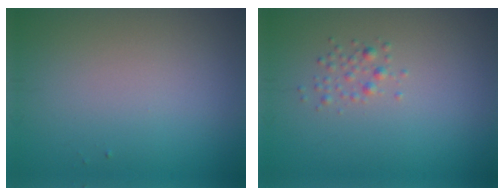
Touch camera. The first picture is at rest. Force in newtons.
{"total": 1.2, "press": 1.2, "slide": 0.0}